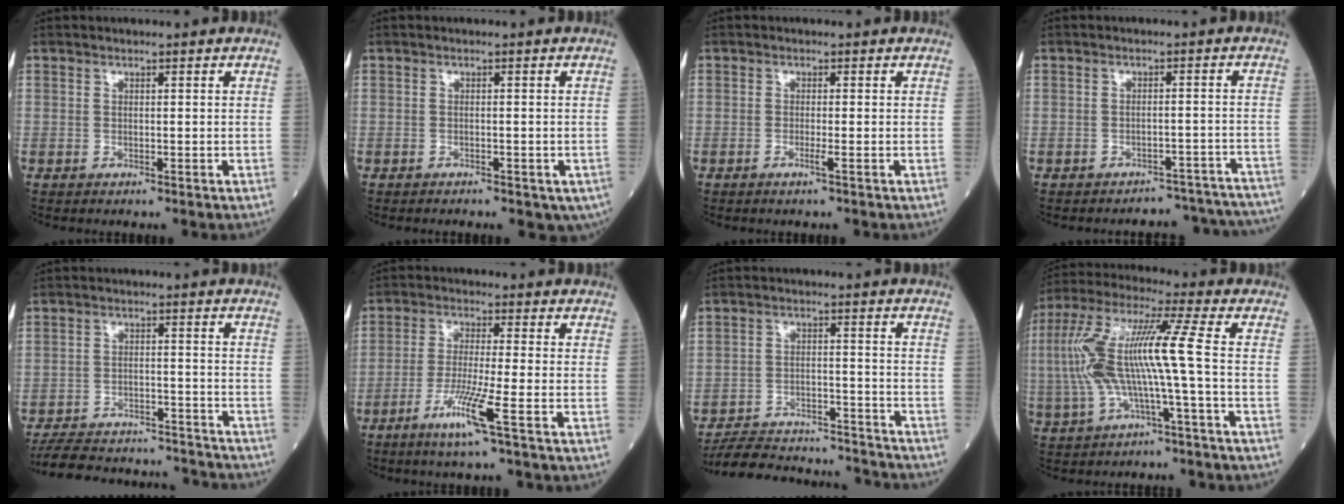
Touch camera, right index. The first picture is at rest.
{"total": 4.7, "force": [-3.0, 2.1, 3.0], "torque": [-0.025, -0.004, -0.041]}
{"total": 1.1, "force": [-0.7, -0.3, 0.8], "torque": [-0.016, 0.000, -0.014]}
{"total": 11.2, "force": [-11.0, 2.4, -0.3], "torque": [0.029, 0.037, -0.117]}
{"total": 19.2, "force": [-18.1, 3.6, 5.3], "torque": [-0.112, -0.001, -0.250]}
{"total": 7.2, "force": [-3.7, -1.0, 6.0], "torque": [-0.119, -0.019, -0.077]}
{"total": 17.7, "force": [-17.0, 2.7, 4.1], "torque": [-0.084, 0.004, -0.242]}
{"total": 12.2, "force": [-1.3, 0.0, 12.1], "torque": [-0.259, 0.029, -0.028]}